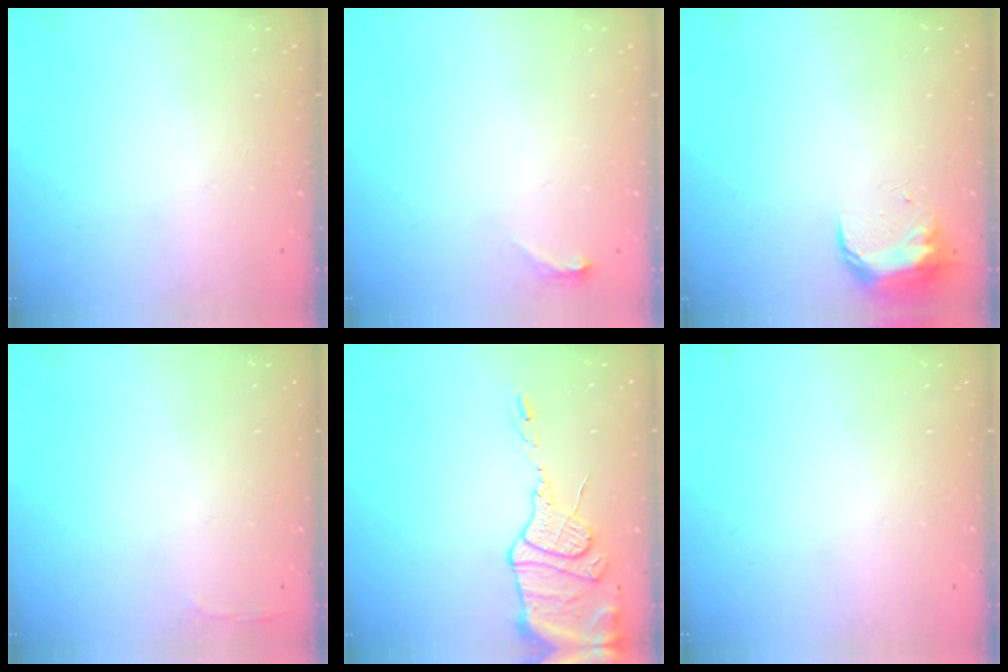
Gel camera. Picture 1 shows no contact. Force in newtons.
{"total": 3.7, "press": 3.4, "slide": 1.5}
{"total": 8.7, "press": 8.7, "slide": 0.6}
{"total": 2.8, "press": 2.6, "slide": 0.9}
{"total": 14.4, "press": 14.4, "slide": 1.4}
{"total": 0.0}